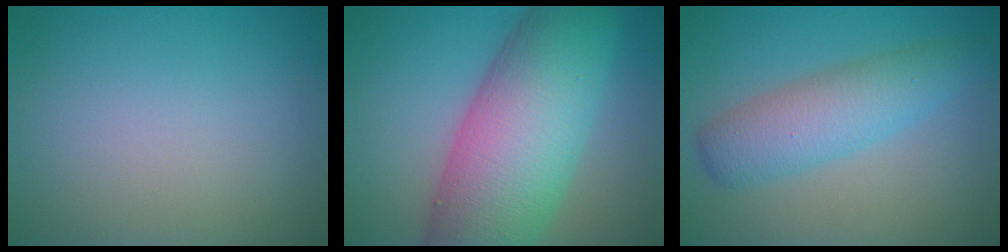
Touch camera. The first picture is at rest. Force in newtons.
{"total": 13.7, "press": 13.7, "slide": 0.3}
{"total": 4.8, "press": 4.8, "slide": 0.1}